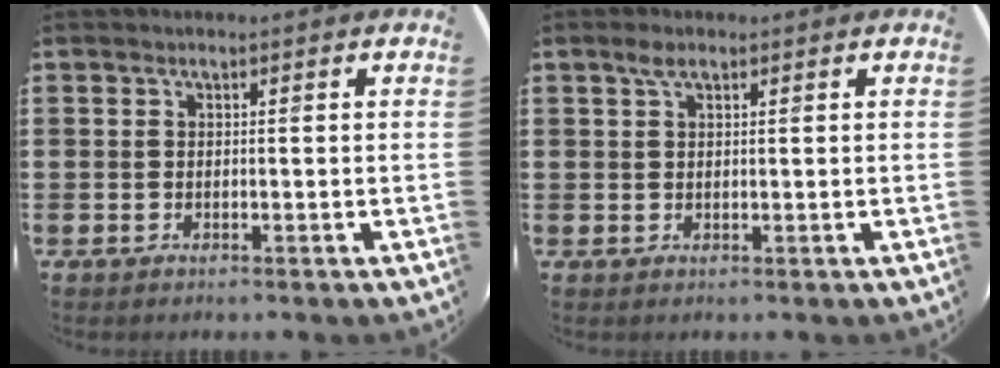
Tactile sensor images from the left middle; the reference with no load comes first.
{"total": 1.8, "force": [1.1, 0.9, 1.1], "torque": [-0.015, 0.002, 0.017]}